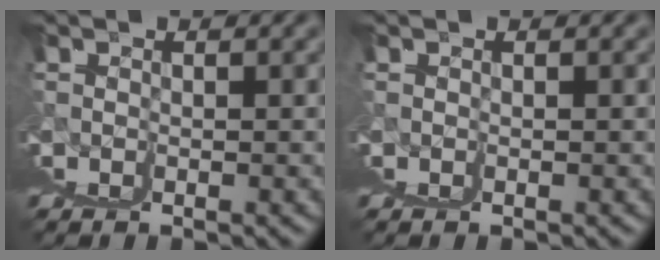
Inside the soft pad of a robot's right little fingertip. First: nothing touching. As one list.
[{"total": 0.0}]